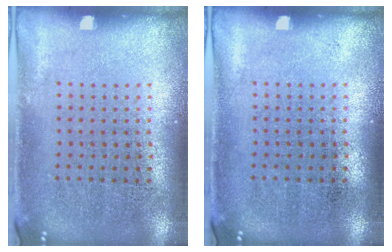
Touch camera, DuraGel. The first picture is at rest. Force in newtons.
{"total": 0.0}